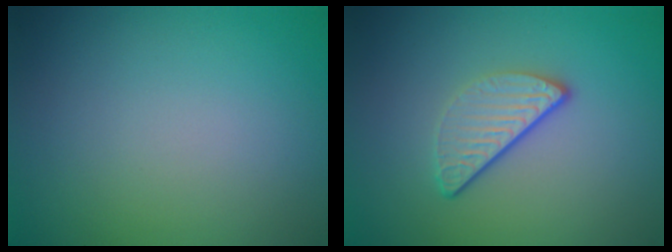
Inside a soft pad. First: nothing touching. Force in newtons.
{"total": 3.0, "press": 2.3, "slide": 1.9}